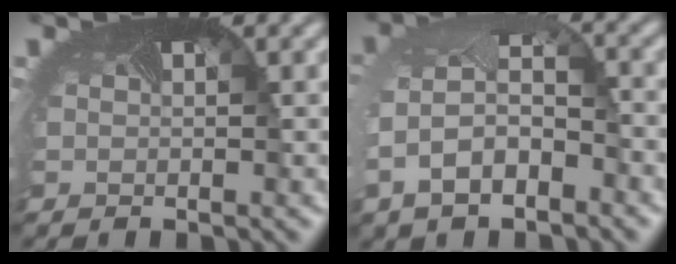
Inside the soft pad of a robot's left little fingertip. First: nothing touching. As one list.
[{"total": 5.6, "force": [-2.1, 3.4, 3.9], "torque": [-0.103, -0.006, -0.046]}]